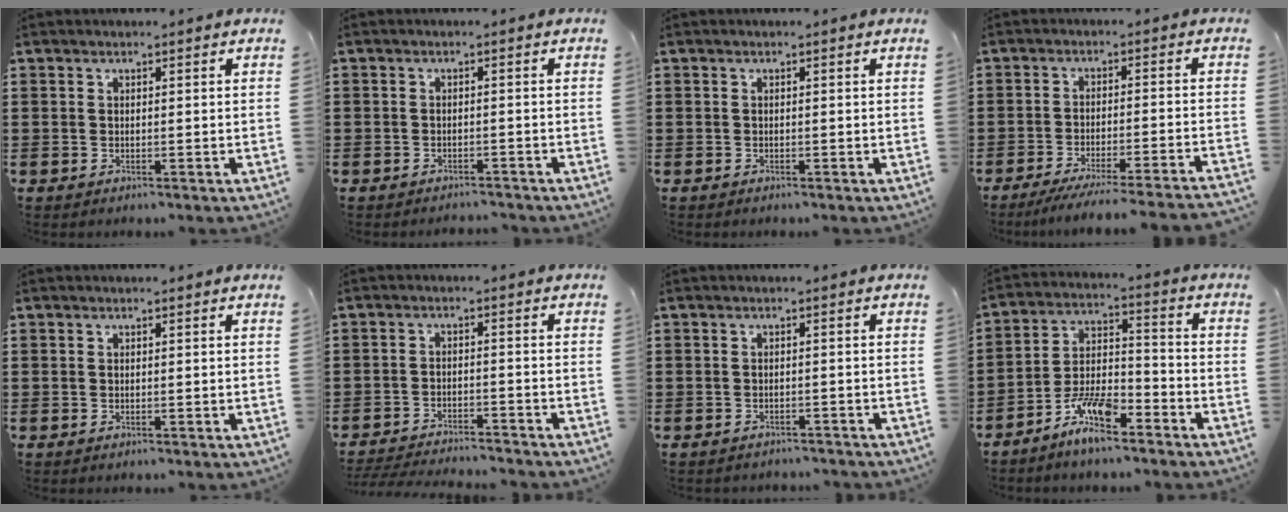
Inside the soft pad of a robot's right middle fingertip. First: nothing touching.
{"total": 1.6, "force": [-1.5, 0.1, -0.2], "torque": [-0.002, 0.000, -0.035]}
{"total": 0.0}
{"total": 4.8, "force": [-4.3, -0.6, 2.1], "torque": [-0.040, -0.019, -0.084]}
{"total": 0.0}
{"total": 3.5, "force": [-3.5, 0.0, 0.5], "torque": [-0.019, -0.005, -0.074]}
{"total": 1.0, "force": [-1.0, 0.1, 0.1], "torque": [-0.006, -0.002, -0.021]}
{"total": 8.9, "force": [-6.6, 2.4, 5.4], "torque": [-0.117, 0.005, -0.128]}